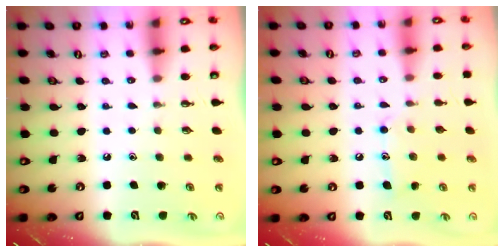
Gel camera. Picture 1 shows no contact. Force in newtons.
{"total": 9.6, "press": 9.6, "slide": 0.5}